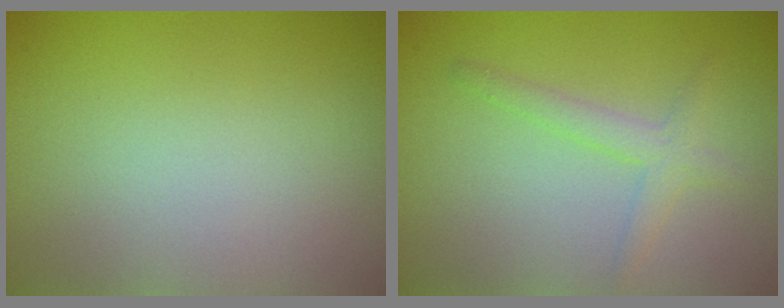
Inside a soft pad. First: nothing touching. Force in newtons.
{"total": 2.0, "press": 2.0, "slide": 0.1}